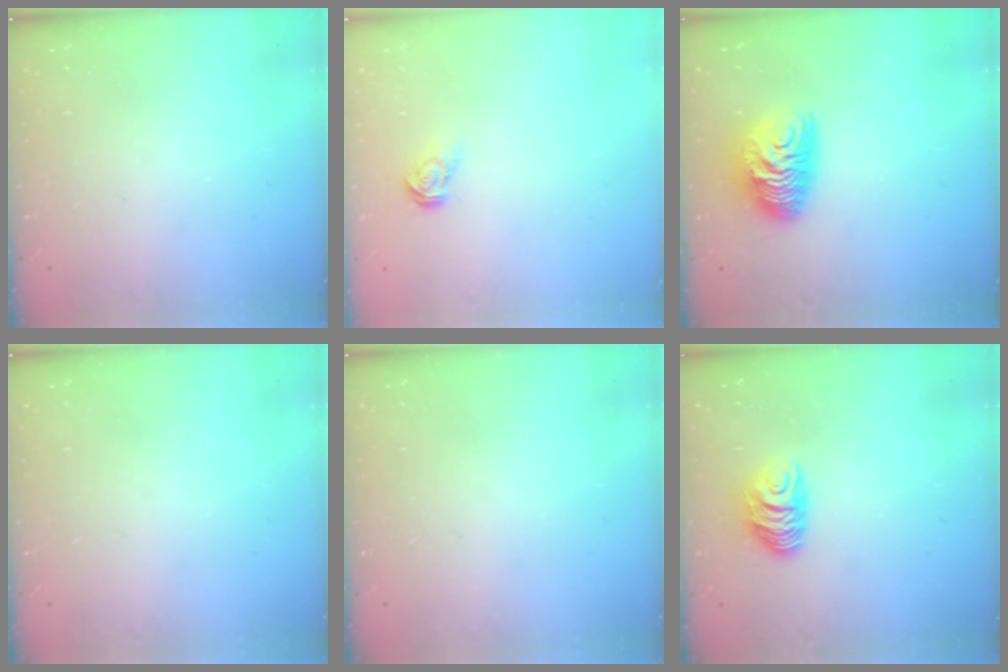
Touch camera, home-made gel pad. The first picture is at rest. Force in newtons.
{"total": 4.2, "press": 4.1, "slide": 0.4}
{"total": 10.2, "press": 10.2, "slide": 0.6}
{"total": 0.0}
{"total": 0.0}
{"total": 7.6, "press": 7.6, "slide": 0.8}